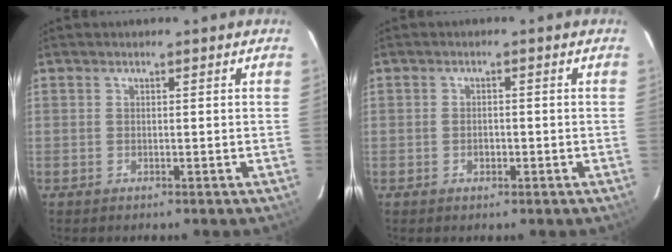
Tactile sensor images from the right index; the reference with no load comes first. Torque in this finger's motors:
{"motor_torque": [-0.32, 0.23, -0.18, -0.08]}